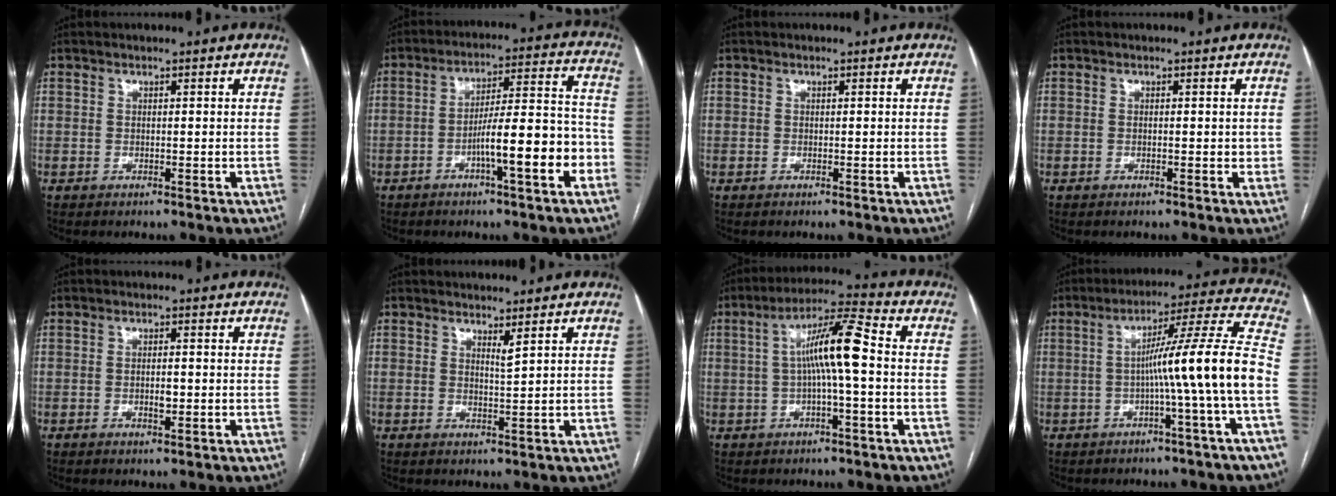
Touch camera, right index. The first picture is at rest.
{"total": 12.0, "force": [-4.6, 1.2, 11.0], "torque": [-0.169, 0.020, -0.069]}
{"total": 0.0}
{"total": 1.3, "force": [0.0, 0.8, 1.1], "torque": [-0.013, 0.000, -0.001]}
{"total": 2.0, "force": [-0.4, 0.7, 1.9], "torque": [-0.034, 0.000, -0.004]}
{"total": 1.5, "force": [1.1, -0.3, 0.9], "torque": [-0.018, -0.014, 0.020]}
{"total": 9.5, "force": [0.2, 0.6, 9.5], "torque": [-0.171, 0.025, -0.001]}
{"total": 13.1, "force": [-2.7, -2.3, 12.6], "torque": [-0.181, 0.017, -0.047]}